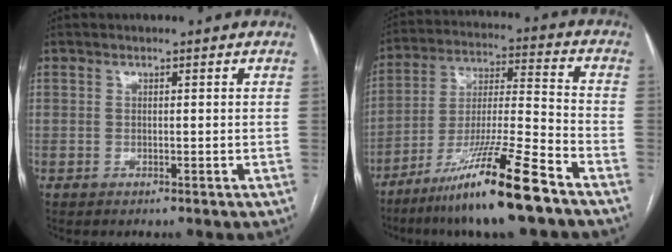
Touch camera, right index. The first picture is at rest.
{"total": 16.0, "force": [-11.0, -0.5, 11.7], "torque": [-0.233, -0.031, -0.199]}